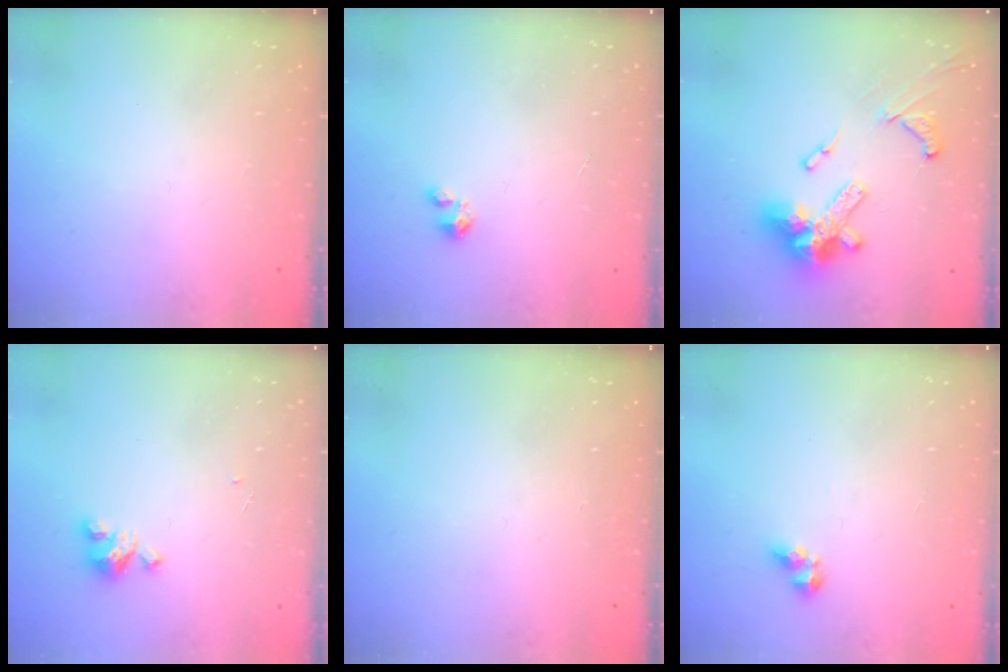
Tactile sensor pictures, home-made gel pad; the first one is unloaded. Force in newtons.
{"total": 2.1, "press": 2.1, "slide": 0.2}
{"total": 17.9, "press": 17.7, "slide": 2.1}
{"total": 3.6, "press": 3.6, "slide": 0.3}
{"total": 0.0}
{"total": 5.4, "press": 5.3, "slide": 0.6}